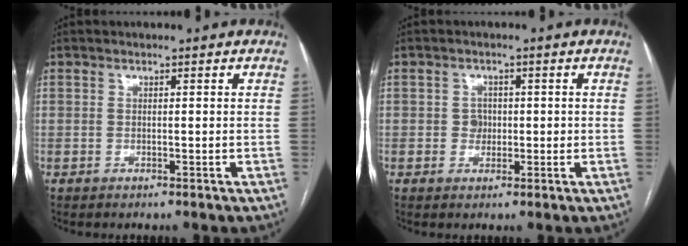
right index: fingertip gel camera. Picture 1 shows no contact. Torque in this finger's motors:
{"motor_torque": [0.17, 0.00, 0.00, 0.02]}